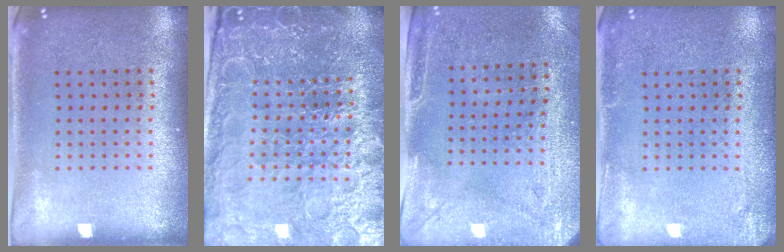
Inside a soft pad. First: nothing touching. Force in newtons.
{"total": 5.7, "press": 5.2, "slide": 2.3}
{"total": 3.0, "press": 2.4, "slide": 1.8}
{"total": 2.0, "press": 1.9, "slide": 0.1}